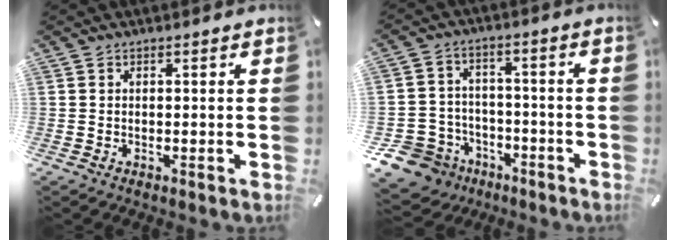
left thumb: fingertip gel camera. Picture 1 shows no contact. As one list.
[{"total": 10.7, "force": [-6.4, 8.2, 2.3], "torque": [-0.072, 0.039, -0.114]}]